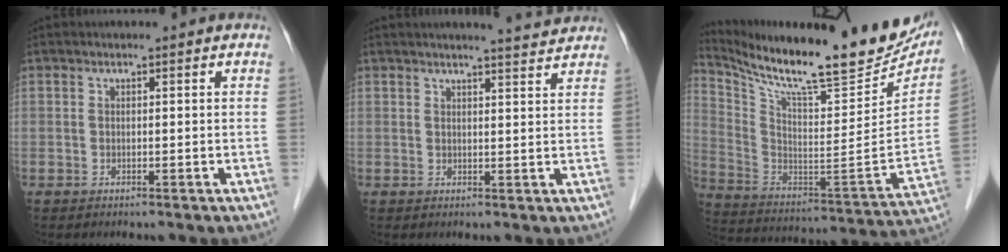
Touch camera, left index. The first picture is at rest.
{"total": 4.5, "force": [4.4, -0.4, 1.2], "torque": [-0.024, 0.000, 0.048]}
{"total": 24.6, "force": [21.6, 3.2, 11.3], "torque": [-0.204, -0.047, 0.329]}